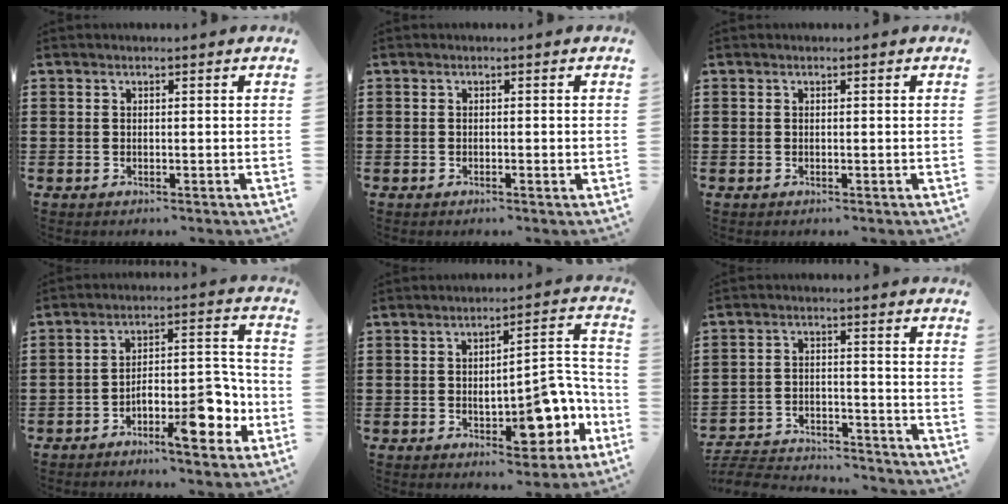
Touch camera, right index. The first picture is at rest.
{"total": 0.7, "force": [-0.3, 0.1, 0.6], "torque": [-0.012, -0.003, -0.005]}
{"total": 0.0}
{"total": 9.4, "force": [-5.4, 3.2, 6.9], "torque": [-0.091, 0.003, -0.096]}
{"total": 9.8, "force": [-3.1, 4.1, 8.3], "torque": [-0.102, -0.009, -0.049]}
{"total": 4.8, "force": [-4.7, 0.5, 0.8], "torque": [-0.023, 0.002, -0.098]}